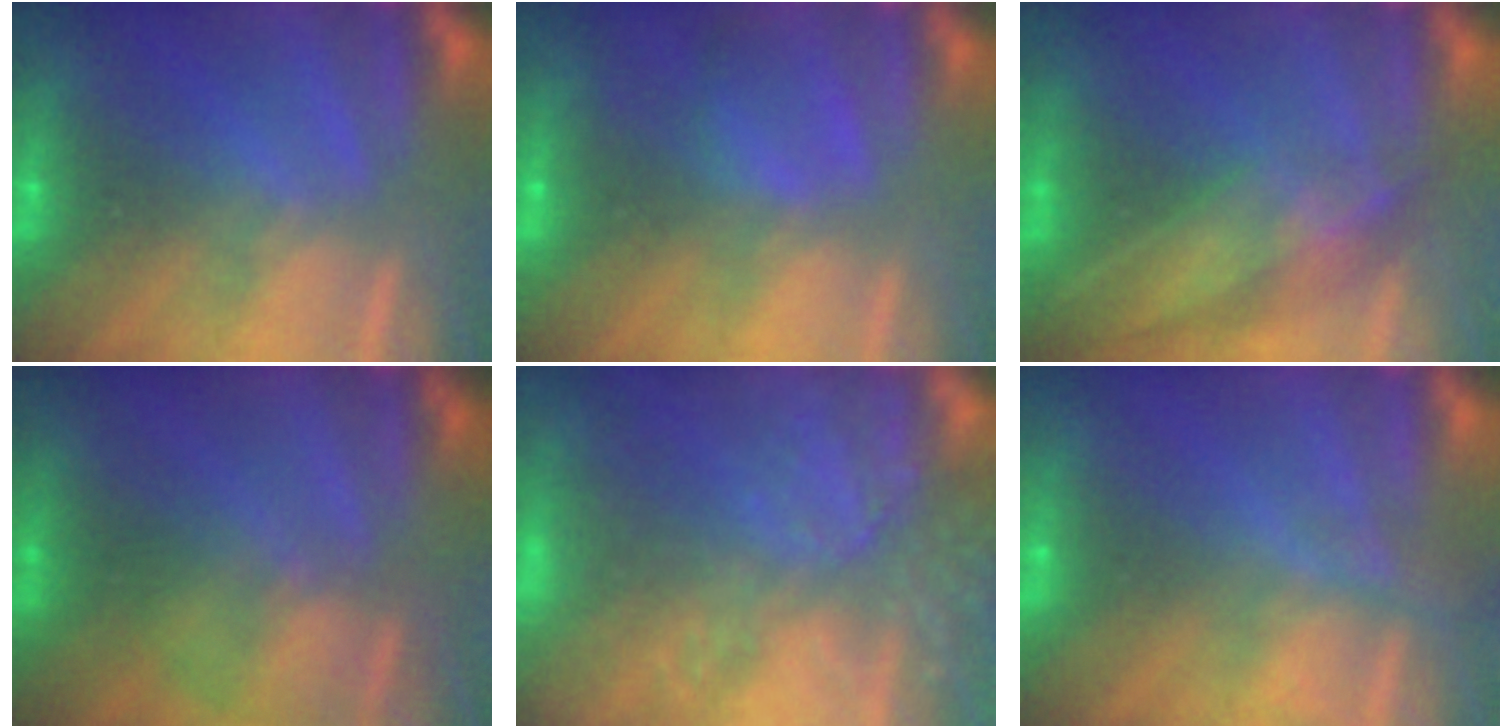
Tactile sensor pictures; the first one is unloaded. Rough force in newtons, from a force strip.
{"total": 2.1}
{"total": 4.0}
{"total": 2.2}
{"total": 7.8}
{"total": 2.3}